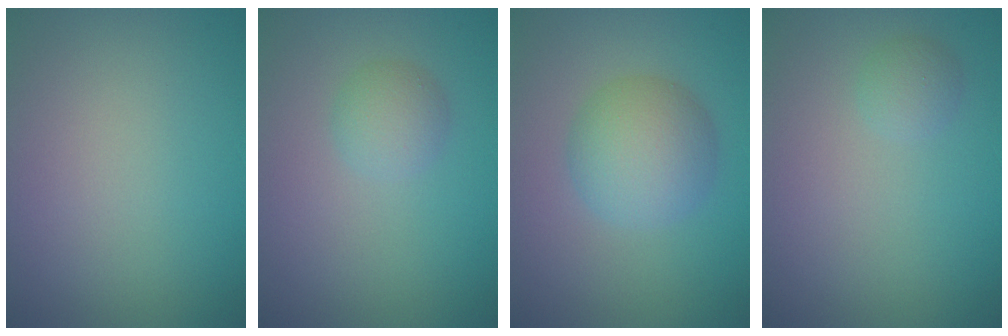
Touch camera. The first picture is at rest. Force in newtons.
{"total": 1.9, "press": 1.9, "slide": 0.0}
{"total": 4.8, "press": 4.8, "slide": 0.1}
{"total": 1.2, "press": 1.2, "slide": 0.1}